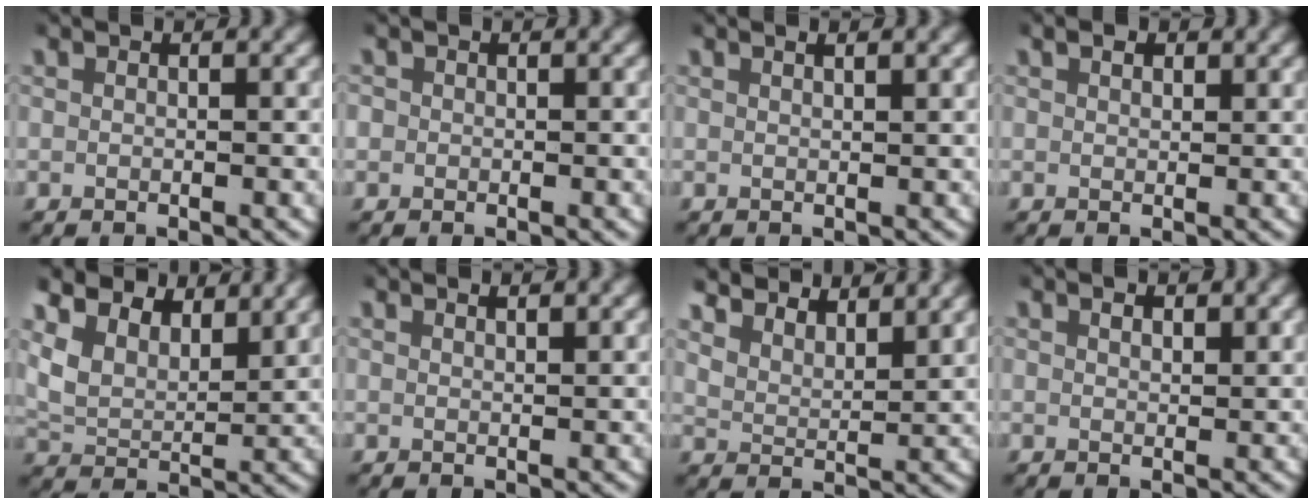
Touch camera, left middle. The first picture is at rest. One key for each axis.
{"total": 1.4, "fx": 0.1, "fy": 1.3, "fz": 0.4, "tx": -0.014, "ty": -0.002, "tz": -0.001}
{"total": 0.8, "fx": 0.7, "fy": -0.1, "fz": 0.5, "tx": -0.005, "ty": 0.000, "tz": 0.011}
{"total": 1.3, "fx": 1.0, "fy": 0.7, "fz": 0.5, "tx": -0.005, "ty": 0.001, "tz": 0.015}
{"total": 7.5, "fx": 4.3, "fy": 5.1, "fz": 3.5, "tx": -0.097, "ty": -0.012, "tz": 0.067}
{"total": 1.0, "fx": 1.0, "fy": -0.1, "fz": 0.4, "tx": -0.004, "ty": -0.002, "tz": 0.016}
{"total": 5.1, "fx": 4.4, "fy": 1.9, "fz": 1.8, "tx": -0.043, "ty": -0.007, "tz": 0.075}
{"total": 1.0, "fx": 0.7, "fy": 0.4, "fz": 0.6, "tx": -0.008, "ty": -0.002, "tz": 0.014}